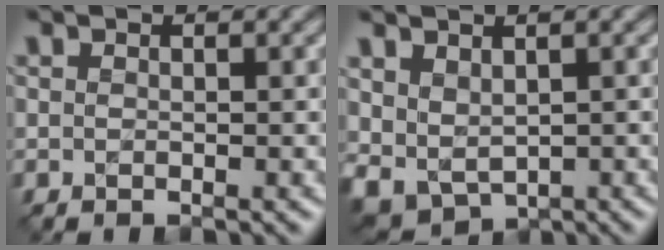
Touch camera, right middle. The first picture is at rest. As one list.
[{"total": 3.4, "force": [1.2, 2.5, 2.0], "torque": [-0.046, -0.012, 0.031]}]